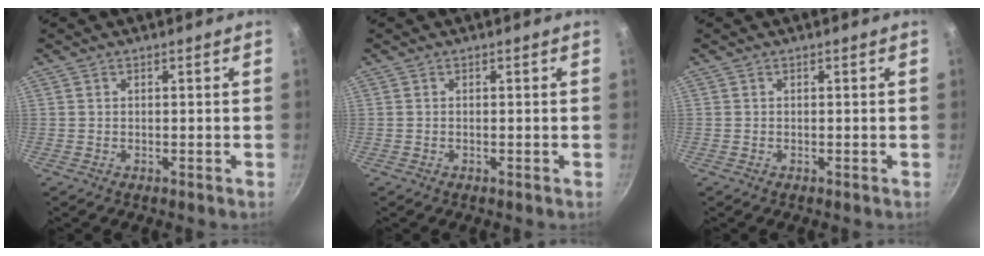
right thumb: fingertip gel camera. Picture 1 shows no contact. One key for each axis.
{"total": 0.0}
{"total": 0.0}